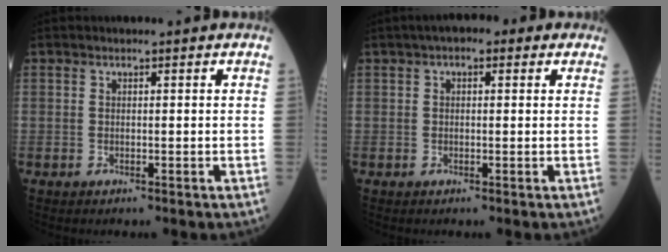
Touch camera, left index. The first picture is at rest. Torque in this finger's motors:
{"motor_torque": [-0.03, -0.04, -0.20, 0.00]}